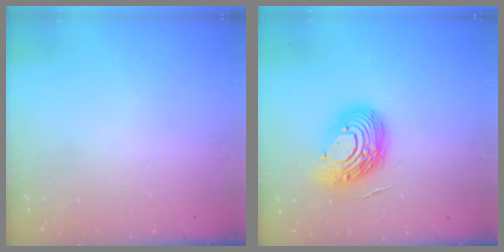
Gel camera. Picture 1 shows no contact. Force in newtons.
{"total": 14.4, "press": 14.2, "slide": 2.0}